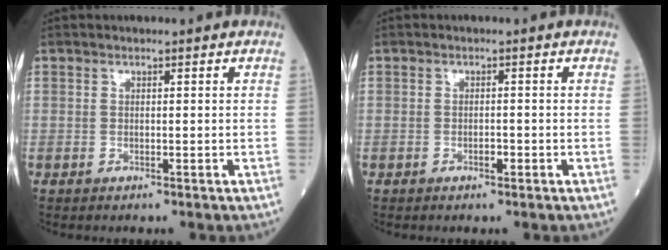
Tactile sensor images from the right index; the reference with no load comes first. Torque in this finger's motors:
{"motor_torque": [0.32, -0.18, 0.17, 0.04]}